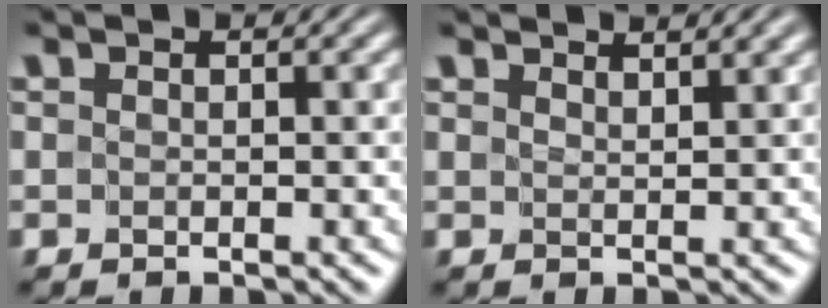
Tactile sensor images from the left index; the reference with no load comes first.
{"total": 1.9, "force": [1.9, -0.1, 0.3], "torque": [-0.010, 0.001, 0.029]}